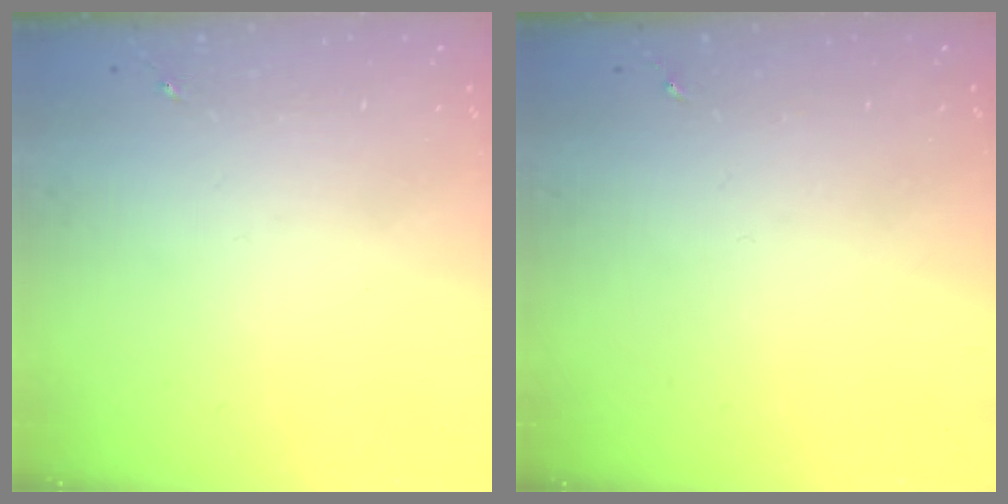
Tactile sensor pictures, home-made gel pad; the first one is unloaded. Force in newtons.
{"total": 0.0}